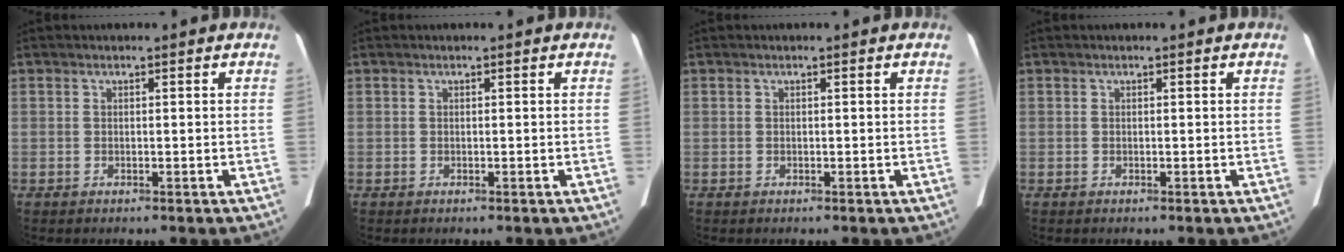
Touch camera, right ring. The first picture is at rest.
{"total": 0.0}
{"total": 0.0}
{"total": 0.0}